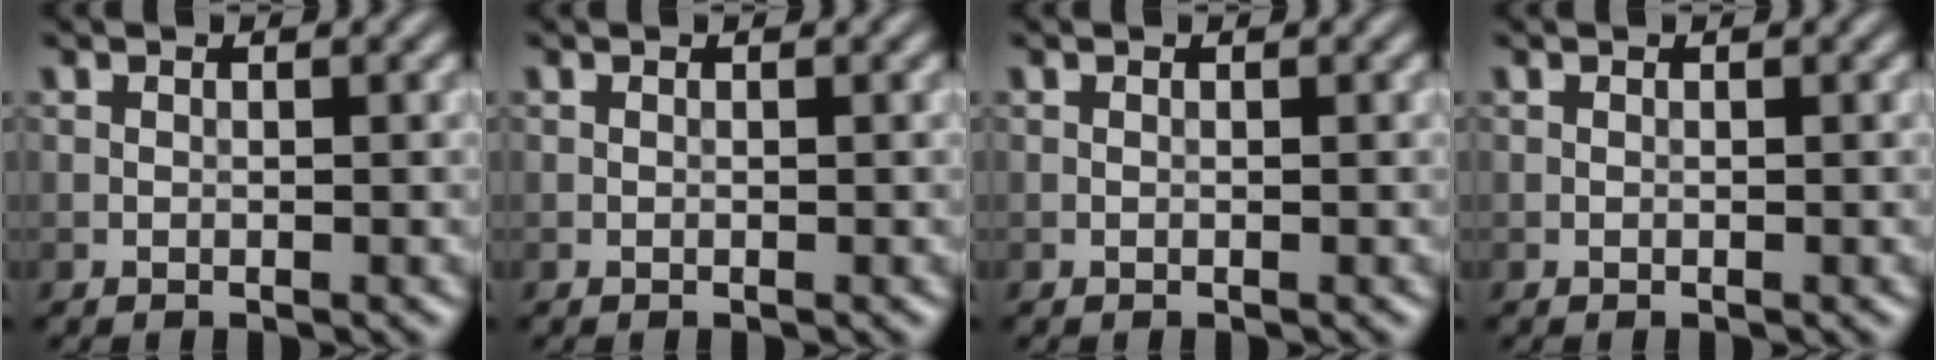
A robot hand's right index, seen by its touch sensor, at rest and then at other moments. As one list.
[{"total": 0.0}, {"total": 0.0}, {"total": 0.0}]